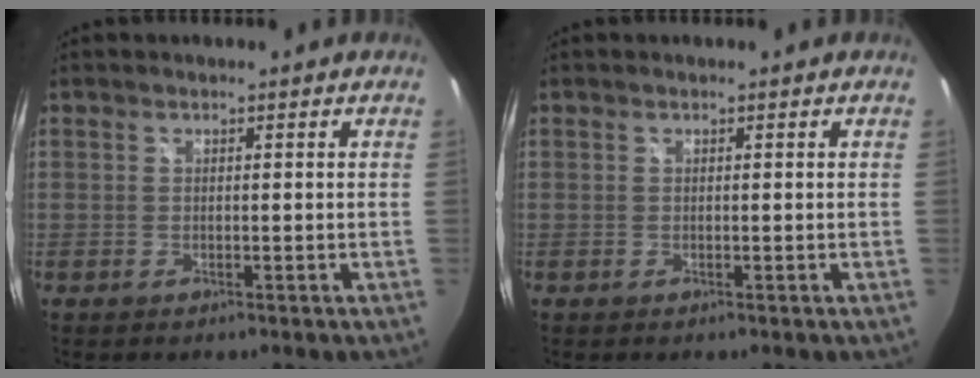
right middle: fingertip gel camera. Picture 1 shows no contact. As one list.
[{"total": 0.0}]